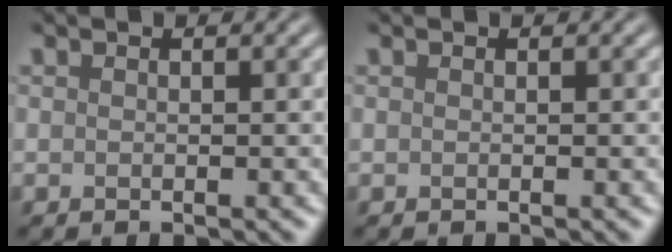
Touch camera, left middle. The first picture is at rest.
{"total": 0.0}